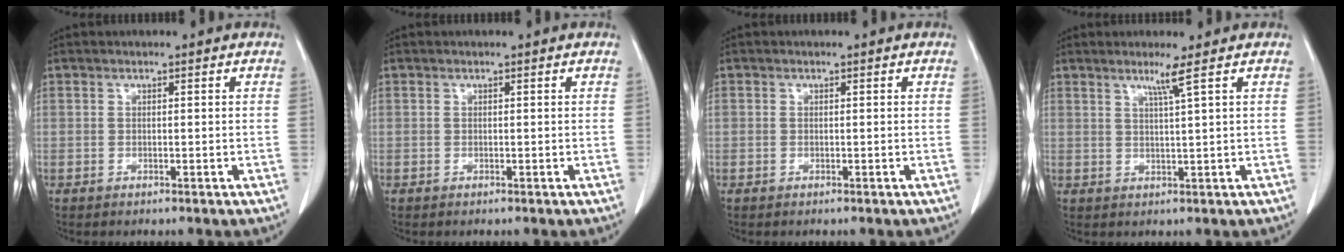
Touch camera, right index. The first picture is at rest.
{"total": 0.0}
{"total": 0.0}
{"total": 2.8, "force": [1.6, -1.1, 2.0], "torque": [-0.042, -0.009, 0.035]}